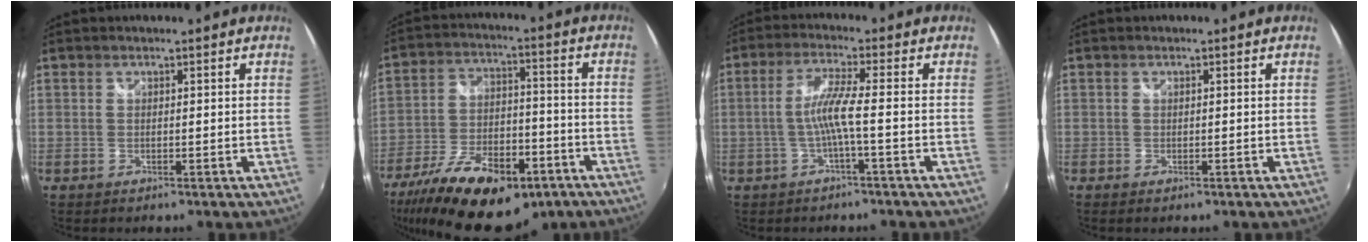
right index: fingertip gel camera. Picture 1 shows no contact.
{"total": 23.6, "force": [-14.7, 10.7, 15.0], "torque": [-0.284, -0.027, -0.223]}
{"total": 5.3, "force": [-1.6, -0.8, 5.0], "torque": [-0.110, 0.002, -0.027]}
{"total": 0.6, "force": [-0.4, 0.4, 0.2], "torque": [-0.004, -0.004, -0.009]}